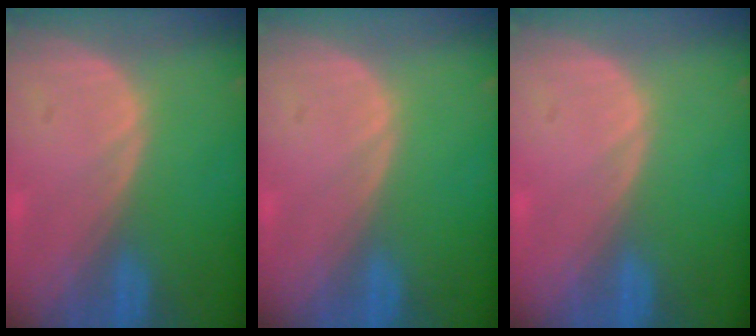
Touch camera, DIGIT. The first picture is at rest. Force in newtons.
{"total": 0.0}
{"total": 0.0}